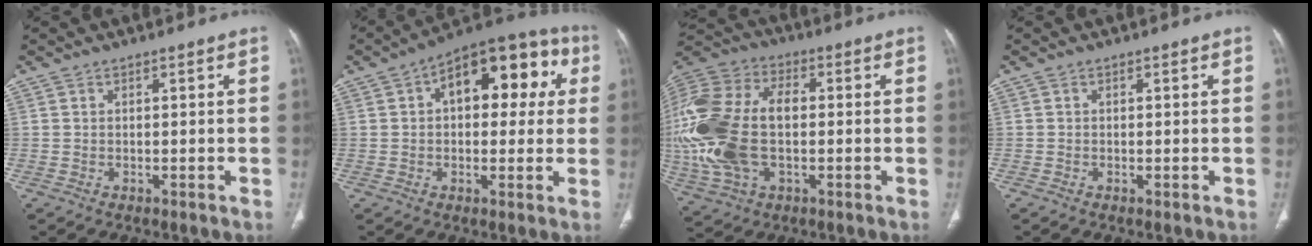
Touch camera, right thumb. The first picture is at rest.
{"total": 17.8, "force": [4.6, 9.6, 14.2], "torque": [-0.147, 0.036, 0.057]}
{"total": 26.8, "force": [-0.9, 16.3, 21.2], "torque": [-0.521, 0.012, -0.006]}
{"total": 0.0}